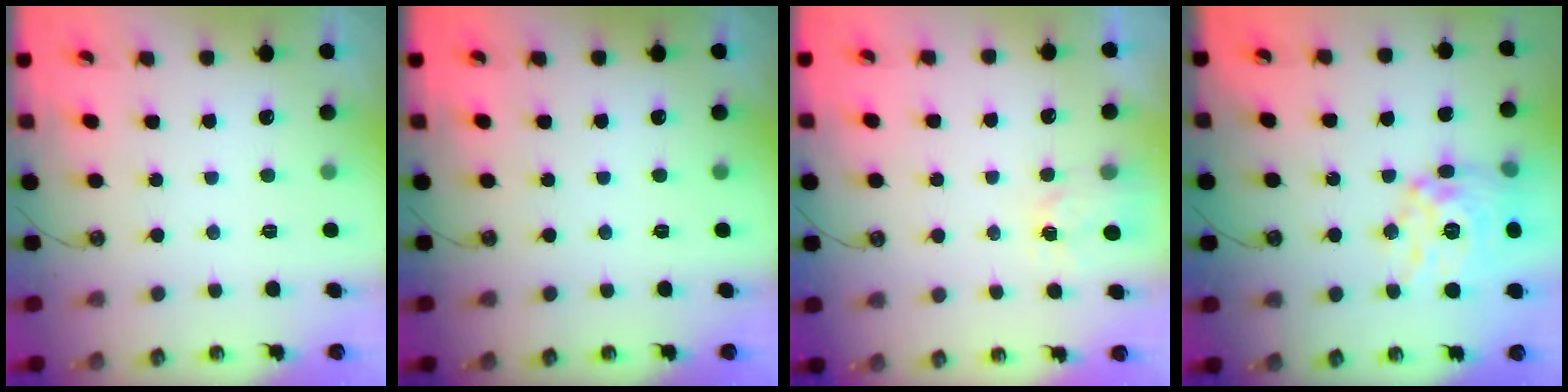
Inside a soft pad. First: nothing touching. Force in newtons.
{"total": 0.0}
{"total": 3.0, "press": 3.0, "slide": 0.3}
{"total": 15.6, "press": 15.5, "slide": 1.4}